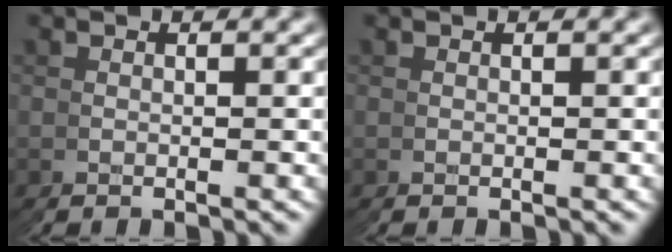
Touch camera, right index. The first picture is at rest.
{"total": 0.0}